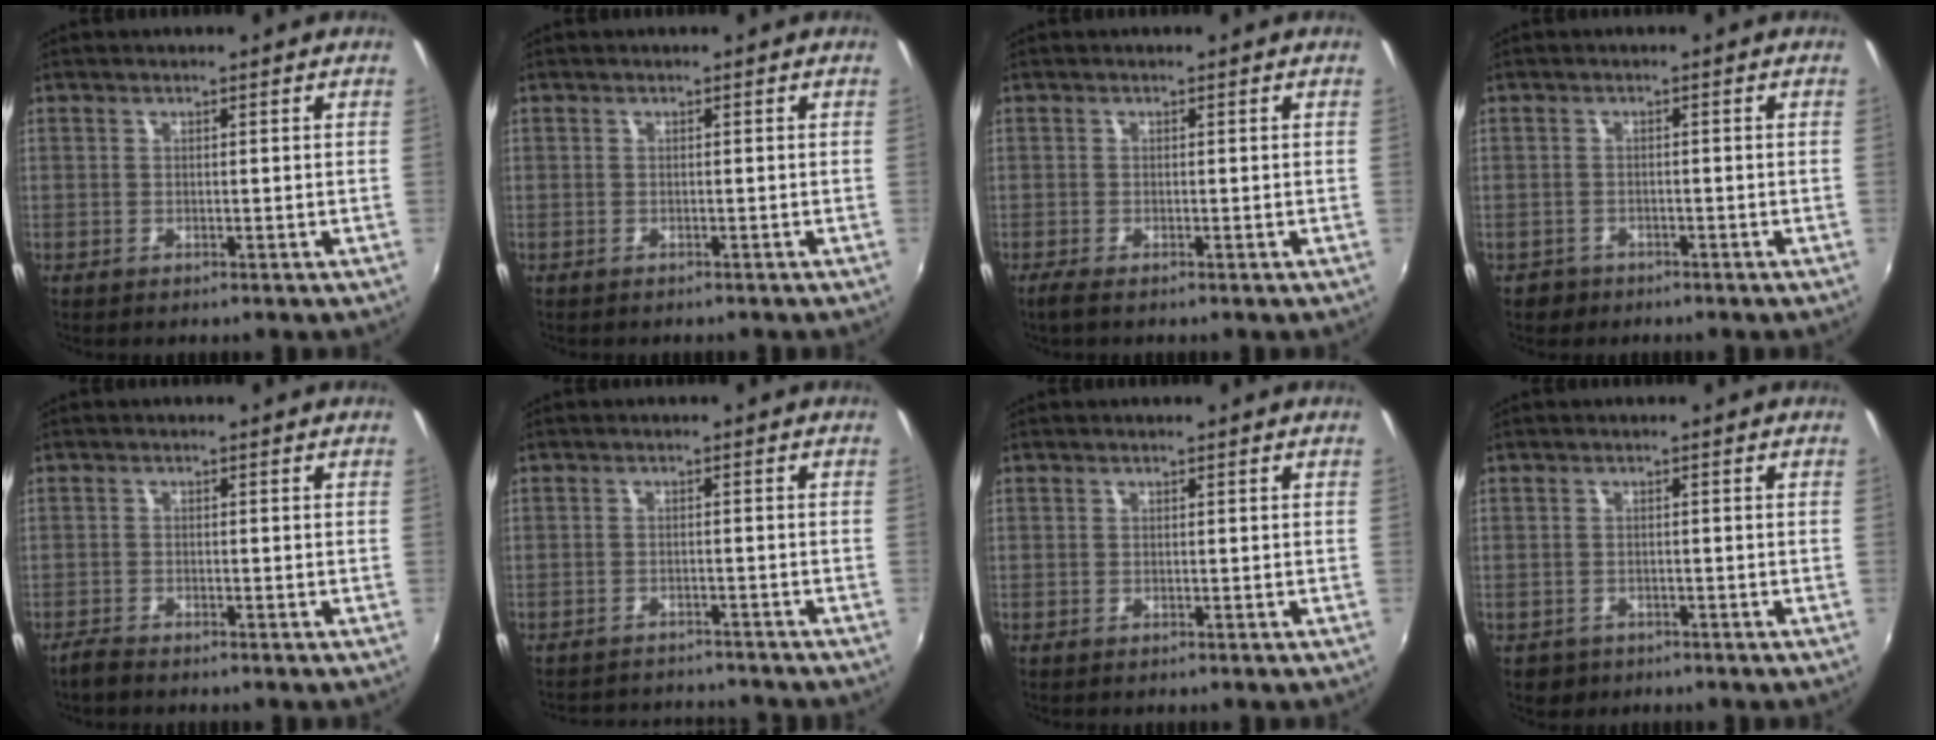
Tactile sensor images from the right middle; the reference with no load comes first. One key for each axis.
{"total": 0.7, "fx": -0.6, "fy": 0.5, "fz": 0.0, "tx": -0.003, "ty": 0.000, "tz": -0.008}
{"total": 1.4, "fx": -1.0, "fy": 0.0, "fz": 1.0, "tx": -0.023, "ty": -0.005, "tz": -0.020}
{"total": 2.4, "fx": -1.6, "fy": 1.7, "fz": 0.4, "tx": -0.015, "ty": 0.000, "tz": -0.024}
{"total": 2.1, "fx": -2.0, "fy": 0.3, "fz": 0.6, "tx": -0.023, "ty": -0.005, "tz": -0.041}
{"total": 9.3, "fx": -8.7, "fy": 2.0, "fz": 2.4, "tx": -0.062, "ty": 0.004, "tz": -0.121}
{"total": 0.0}
{"total": 2.7, "fx": -1.5, "fy": 2.1, "fz": 0.7, "tx": -0.022, "ty": -0.002, "tz": -0.020}